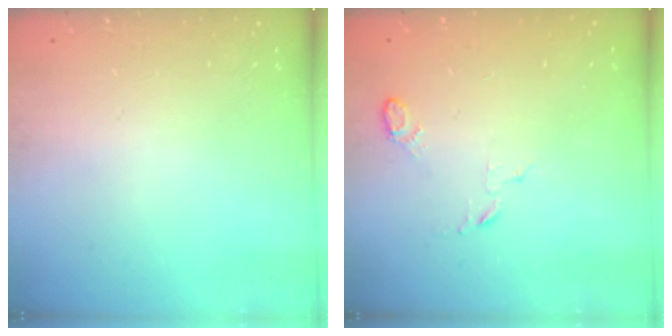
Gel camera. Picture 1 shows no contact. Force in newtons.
{"total": 4.1, "press": 4.0, "slide": 0.9}